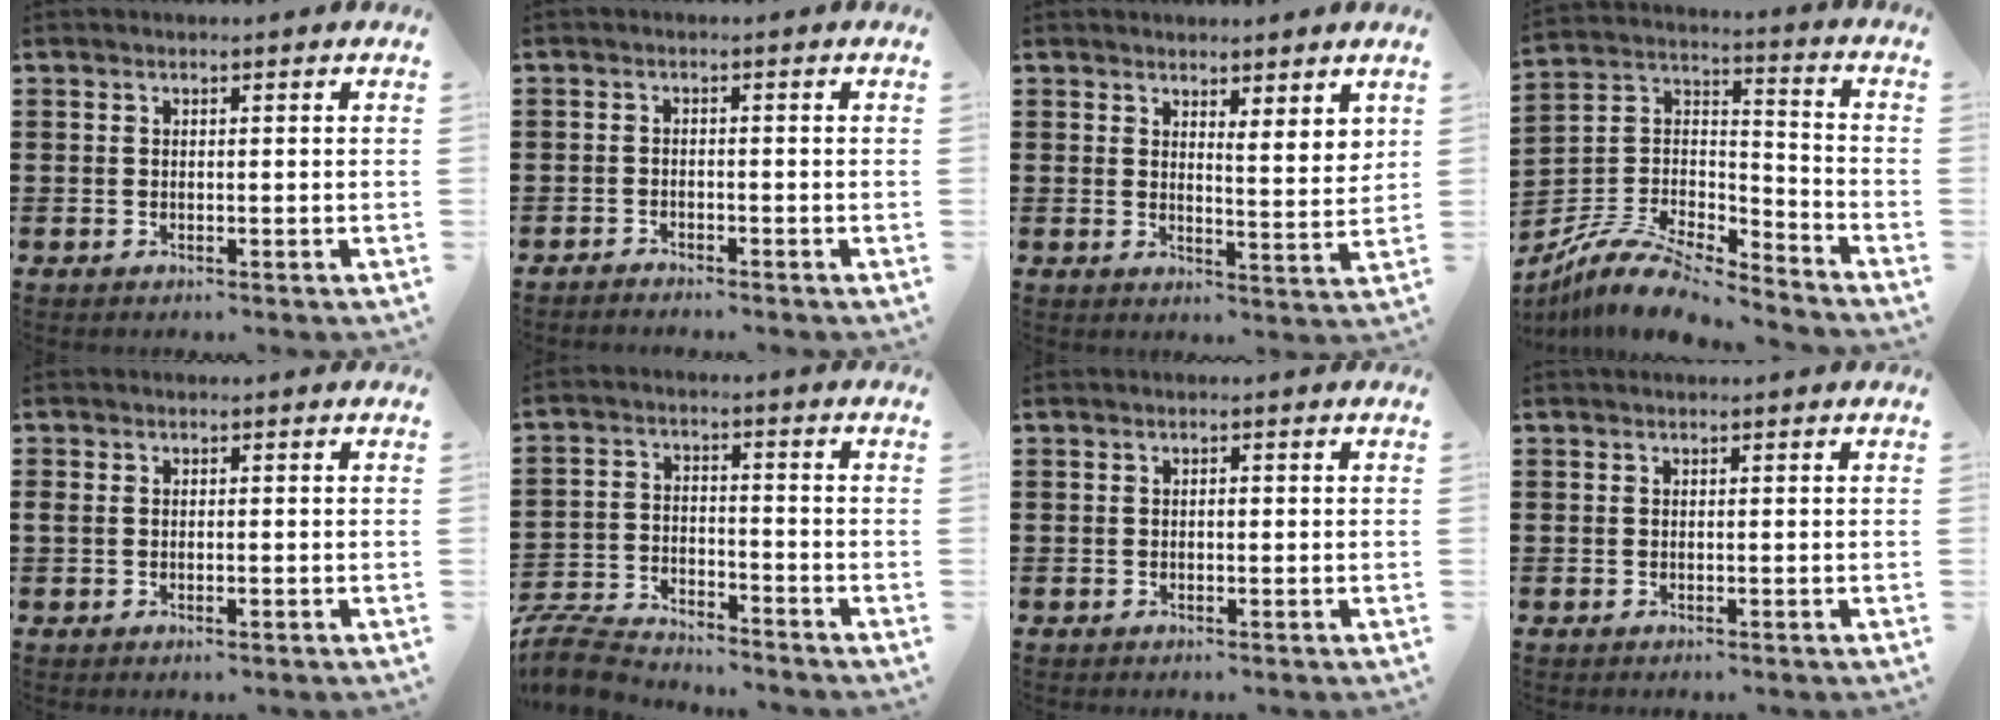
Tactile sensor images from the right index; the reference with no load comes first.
{"total": 1.3, "force": [-1.3, 0.1, 0.0], "torque": [-0.004, 0.003, -0.029]}
{"total": 3.2, "force": [3.0, 0.5, 1.2], "torque": [-0.026, -0.007, 0.052]}
{"total": 10.0, "force": [-8.4, 2.9, 4.6], "torque": [-0.101, 0.018, -0.169]}
{"total": 1.2, "force": [-0.3, 0.7, 0.9], "torque": [-0.027, -0.001, -0.008]}
{"total": 6.9, "force": [-6.7, 0.9, 1.3], "torque": [-0.040, 0.008, -0.136]}
{"total": 0.7, "force": [-0.1, 0.3, 0.6], "torque": [-0.014, -0.001, -0.002]}
{"total": 0.0}